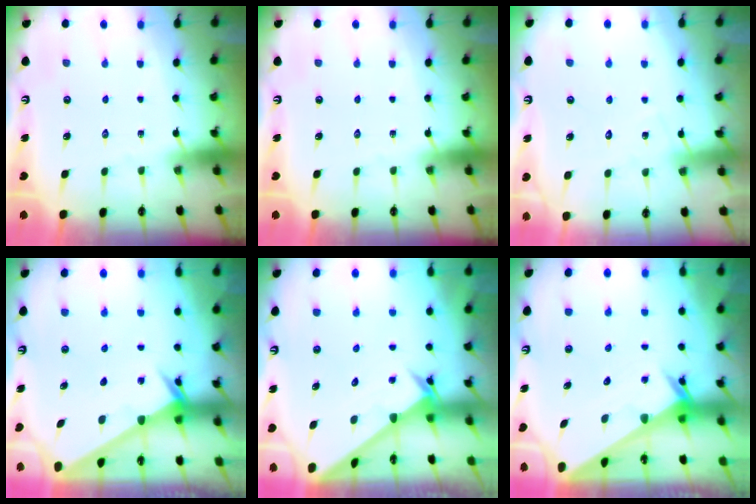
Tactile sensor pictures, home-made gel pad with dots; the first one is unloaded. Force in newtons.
{"total": 0.0}
{"total": 6.3, "press": 6.3, "slide": 0.5}
{"total": 1.9, "press": 1.9, "slide": 0.1}
{"total": 2.6, "press": 2.6, "slide": 0.2}
{"total": 3.3, "press": 3.3, "slide": 0.3}